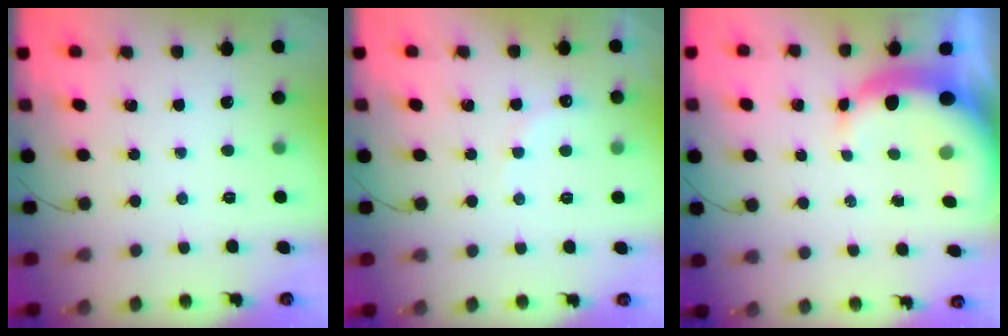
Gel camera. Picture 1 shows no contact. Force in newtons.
{"total": 7.5, "press": 7.3, "slide": 1.6}
{"total": 9.2, "press": 9.0, "slide": 1.7}